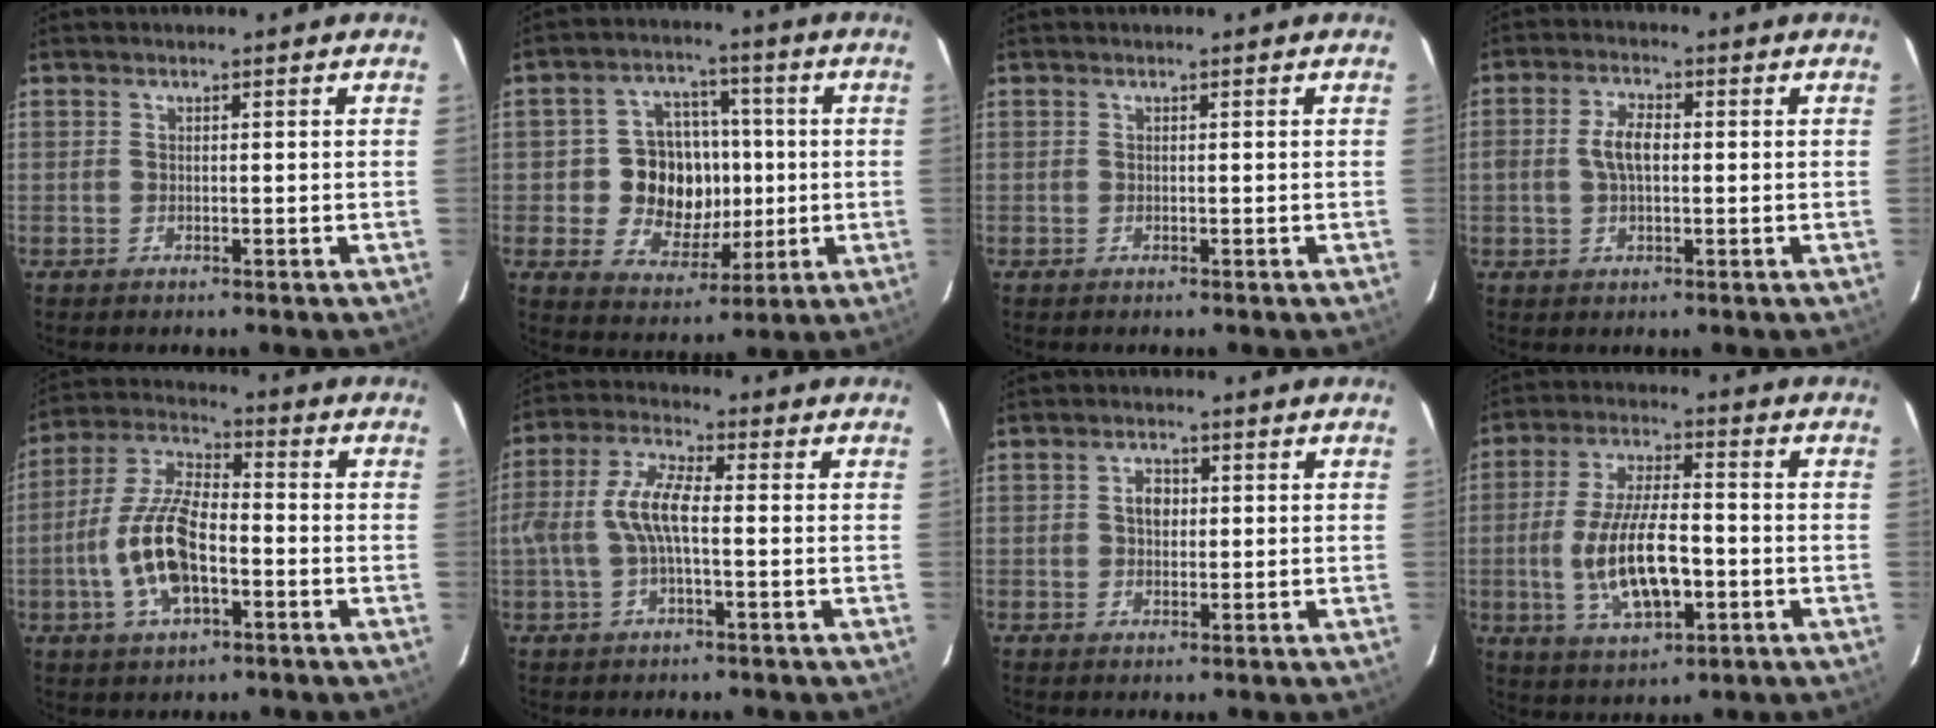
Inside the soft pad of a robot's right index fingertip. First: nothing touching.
{"total": 11.9, "force": [-0.5, 10.4, 5.7], "torque": [-0.126, 0.020, 0.000]}
{"total": 0.0}
{"total": 5.1, "force": [0.1, 2.6, 4.3], "torque": [-0.086, 0.009, 0.003]}
{"total": 13.3, "force": [-3.8, 5.7, 11.4], "torque": [-0.242, 0.004, -0.072]}
{"total": 8.4, "force": [-0.8, 2.7, 7.9], "torque": [-0.168, 0.012, -0.014]}
{"total": 2.9, "force": [0.4, 2.2, 1.8], "torque": [-0.028, 0.009, 0.006]}
{"total": 14.0, "force": [-3.0, 5.3, 12.5], "torque": [-0.251, -0.008, -0.045]}